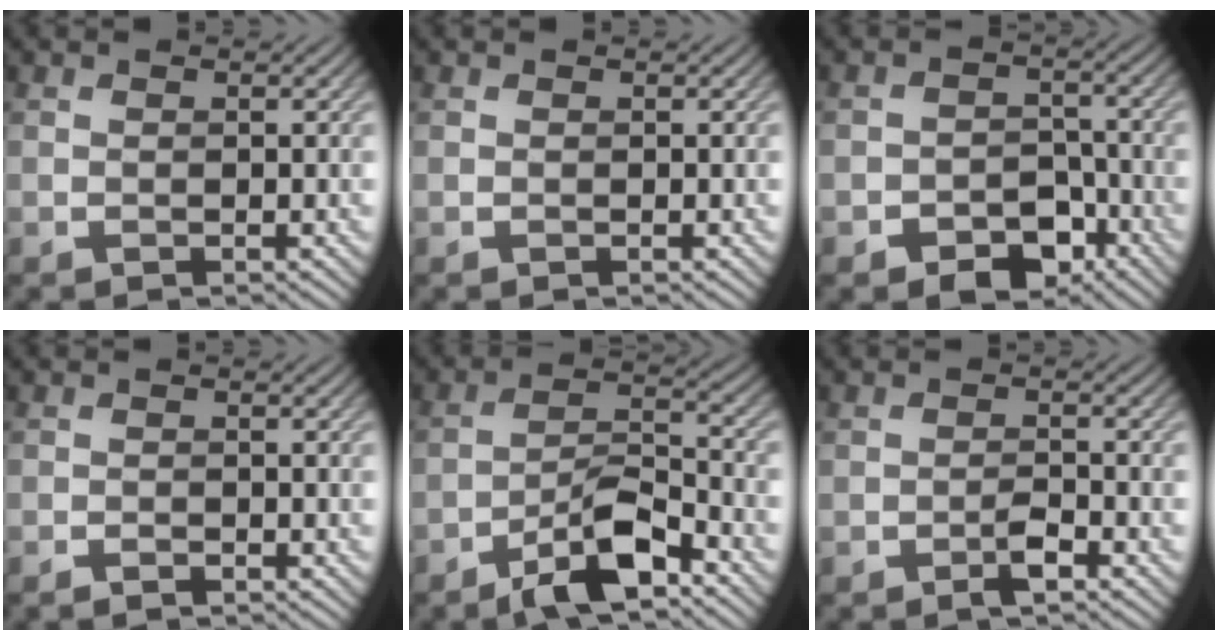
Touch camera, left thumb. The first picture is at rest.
{"total": 0.0}
{"total": 5.7, "force": [-3.5, 3.6, 2.8], "torque": [-0.037, -0.004, -0.062]}
{"total": 0.9, "force": [-0.7, 0.4, 0.4], "torque": [-0.008, -0.001, -0.014]}
{"total": 8.3, "force": [-5.6, 2.2, 5.7], "torque": [-0.098, 0.008, -0.109]}
{"total": 2.1, "force": [-1.4, 0.5, 1.5], "torque": [-0.029, 0.002, -0.027]}